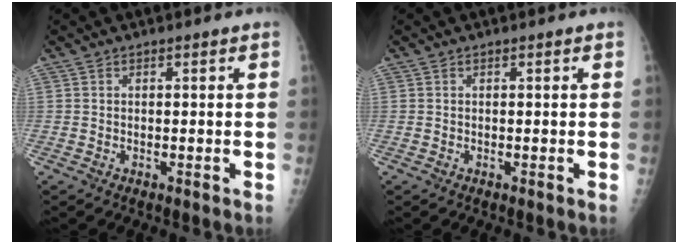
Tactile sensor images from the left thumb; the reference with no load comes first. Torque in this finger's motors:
{"motor_torque": [-0.04, 0.11, -0.16, -0.08, 0.00]}